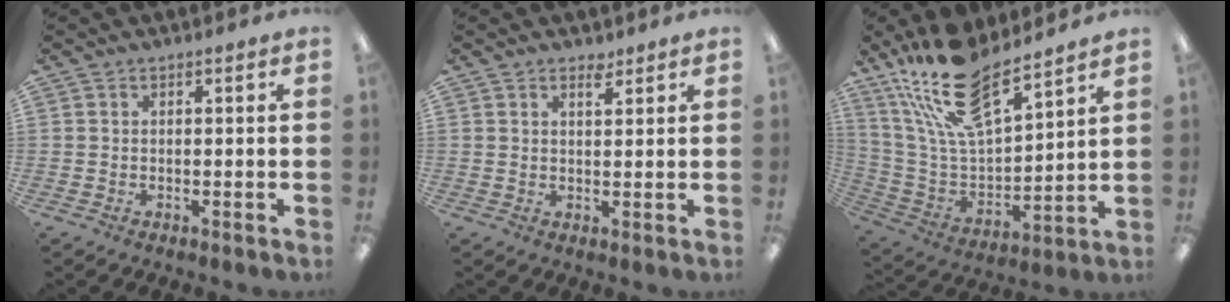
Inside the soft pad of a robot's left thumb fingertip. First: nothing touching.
{"total": 1.9, "force": [1.6, 0.8, 0.9], "torque": [-0.004, -0.008, 0.026]}
{"total": 19.6, "force": [15.1, 6.5, 10.6], "torque": [-0.215, -0.090, 0.271]}